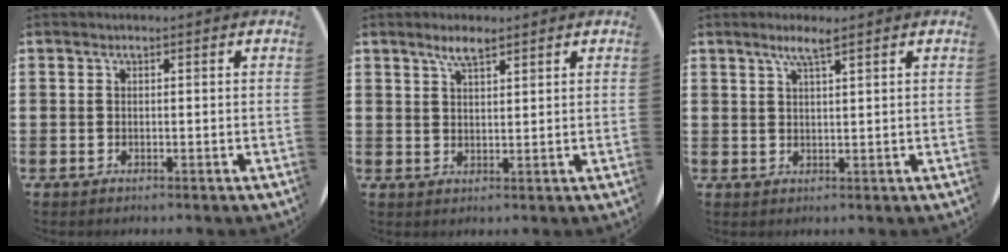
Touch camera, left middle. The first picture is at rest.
{"total": 3.2, "force": [2.6, 1.2, 1.6], "torque": [-0.035, 0.006, 0.047]}
{"total": 3.1, "force": [2.2, 0.1, 2.1], "torque": [-0.044, 0.003, 0.038]}